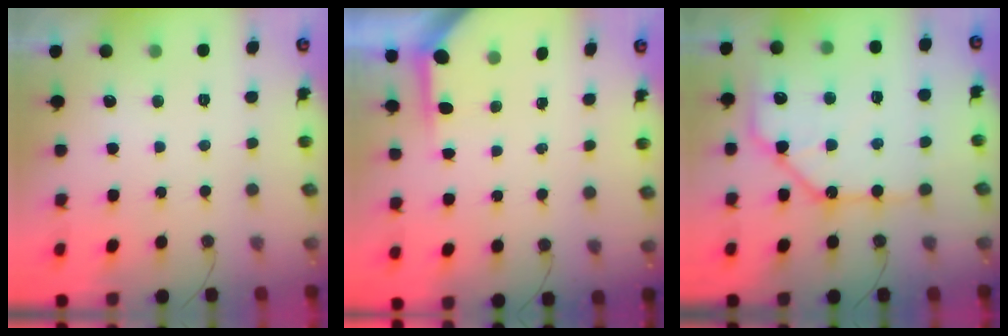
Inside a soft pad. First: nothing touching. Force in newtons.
{"total": 3.8, "press": 3.7, "slide": 0.4}
{"total": 13.5, "press": 13.4, "slide": 1.4}